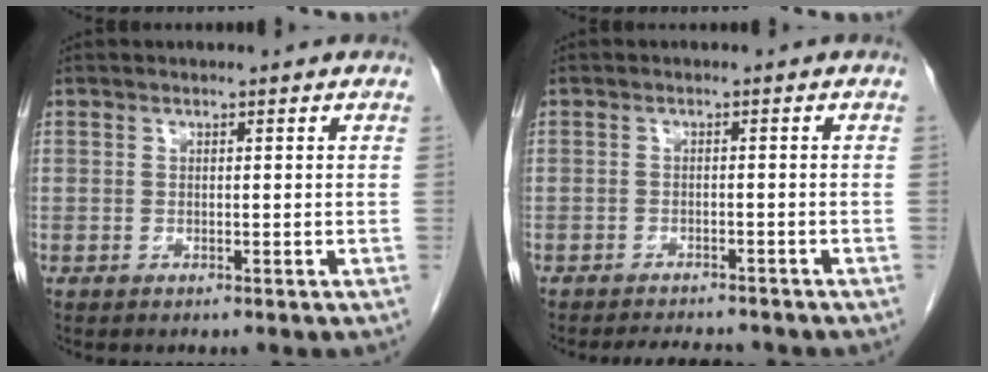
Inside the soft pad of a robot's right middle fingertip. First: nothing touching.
{"total": 4.4, "force": [-4.1, 0.5, 1.2], "torque": [-0.021, -0.011, -0.061]}